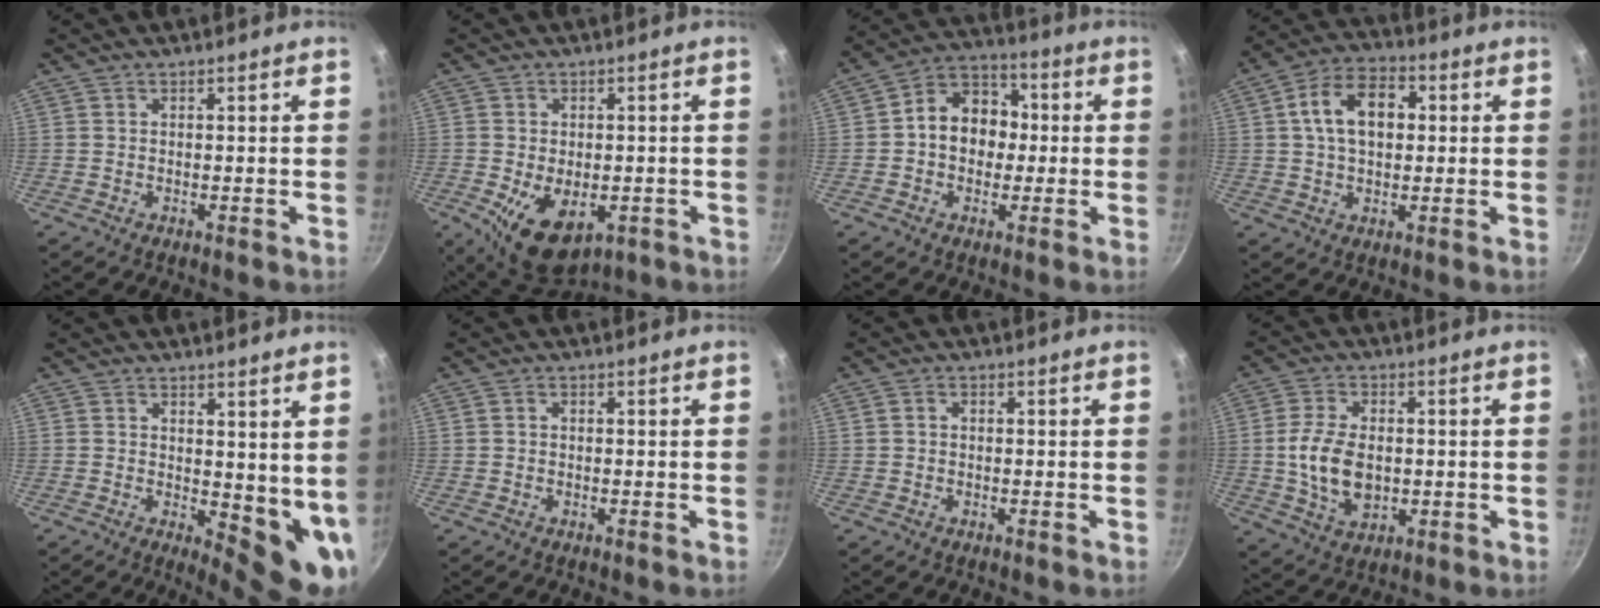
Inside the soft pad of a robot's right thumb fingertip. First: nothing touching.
{"total": 11.5, "force": [-3.3, 7.1, 8.4], "torque": [-0.115, -0.007, -0.034]}
{"total": 11.3, "force": [-0.1, 9.0, 6.8], "torque": [-0.061, 0.031, -0.019]}
{"total": 11.7, "force": [1.8, 7.6, 8.6], "torque": [-0.118, 0.022, 0.020]}
{"total": 8.4, "force": [1.9, 3.9, 7.2], "torque": [-0.075, -0.027, 0.032]}
{"total": 0.6, "force": [-0.1, 0.5, 0.3], "torque": [-0.007, 0.005, 0.000]}
{"total": 1.2, "force": [-0.1, 0.9, 0.7], "torque": [-0.015, 0.008, -0.002]}
{"total": 10.6, "force": [-0.3, 6.8, 8.1], "torque": [-0.146, 0.001, -0.003]}